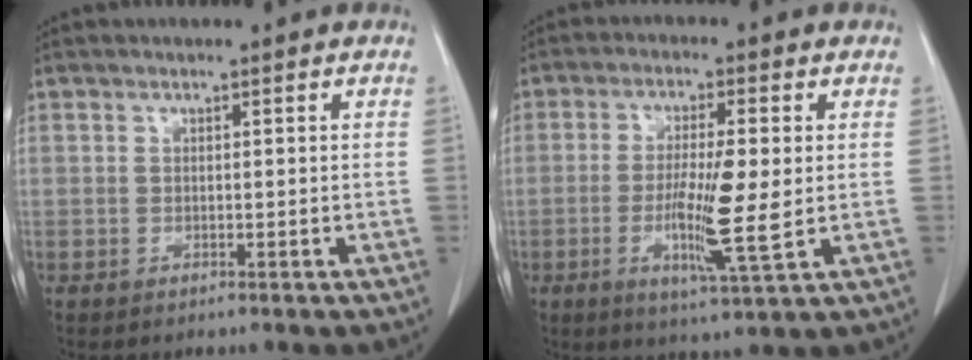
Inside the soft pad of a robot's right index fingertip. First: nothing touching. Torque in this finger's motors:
{"motor_torque": [0.40, -0.06, 0.29, 0.07]}